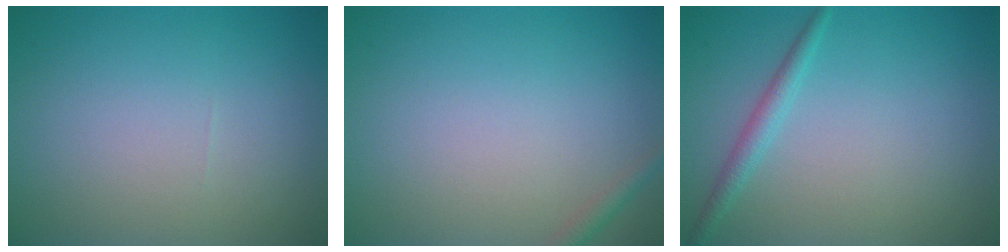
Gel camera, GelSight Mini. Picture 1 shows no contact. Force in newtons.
{"total": 1.0, "press": 1.0, "slide": 0.0}
{"total": 1.6, "press": 1.6, "slide": 0.1}